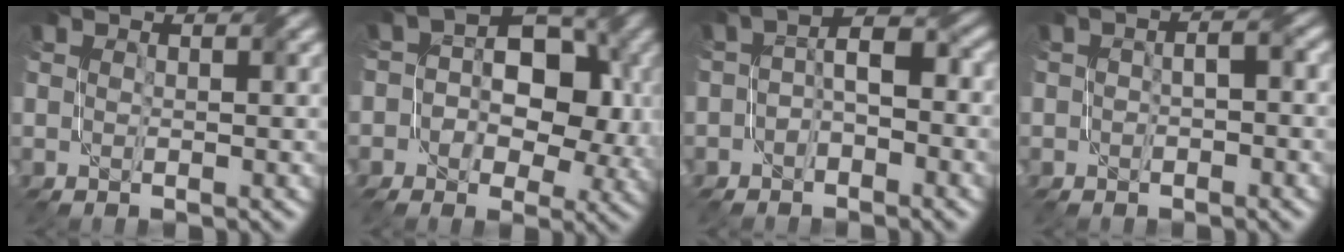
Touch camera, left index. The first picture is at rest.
{"total": 9.2, "force": [-0.2, 6.3, 6.7], "torque": [-0.077, 0.010, -0.011]}
{"total": 3.7, "force": [-1.4, 2.0, 2.8], "torque": [-0.046, 0.012, -0.035]}
{"total": 2.5, "force": [-1.1, 1.2, 1.9], "torque": [-0.025, 0.007, -0.015]}